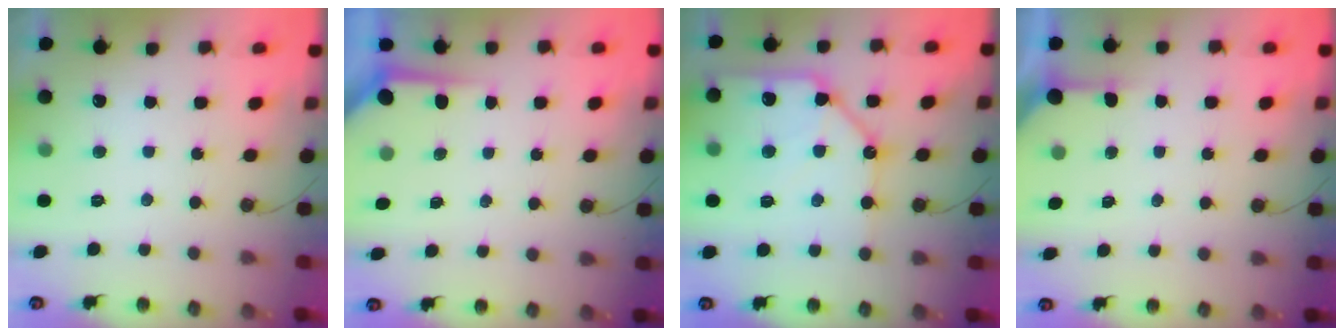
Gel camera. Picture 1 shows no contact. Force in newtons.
{"total": 3.6, "press": 3.6, "slide": 0.4}
{"total": 14.5, "press": 14.4, "slide": 1.6}
{"total": 2.6, "press": 2.6, "slide": 0.4}